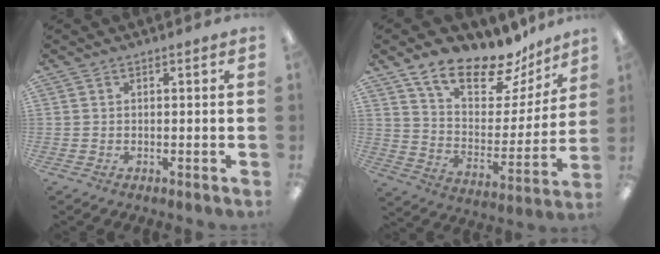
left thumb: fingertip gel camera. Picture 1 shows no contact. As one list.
[{"total": 17.8, "force": [13.9, 7.2, 8.5], "torque": [-0.141, -0.096, 0.240]}]